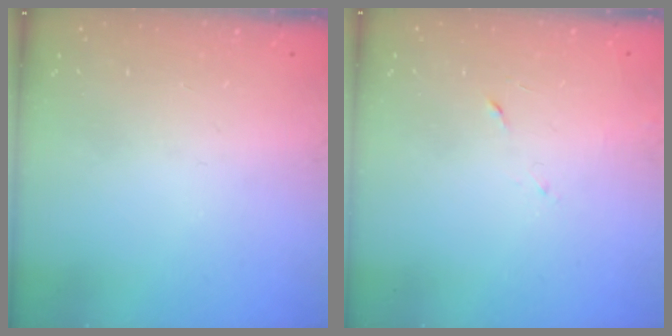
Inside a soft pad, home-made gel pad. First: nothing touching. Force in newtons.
{"total": 3.8, "press": 3.7, "slide": 0.9}